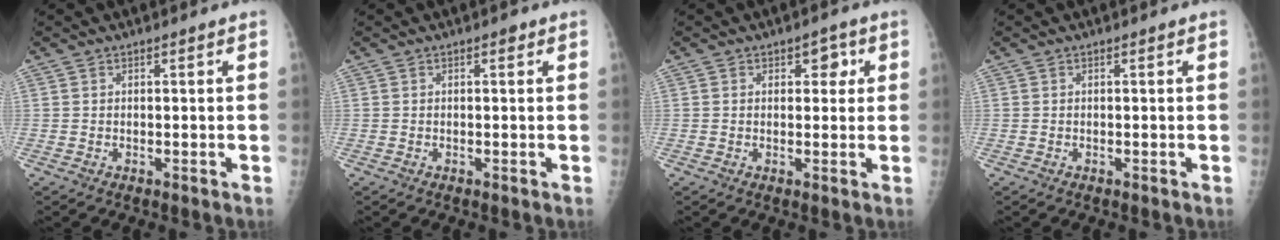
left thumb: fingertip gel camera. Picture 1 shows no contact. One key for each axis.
{"total": 0.7, "fx": 0.3, "fy": 0.4, "fz": 0.5, "tx": -0.002, "ty": 0.001, "tz": 0.001}
{"total": 3.8, "fx": 1.1, "fy": 2.7, "fz": 2.4, "tx": -0.001, "ty": 0.001, "tz": 0.009}
{"total": 0.0}